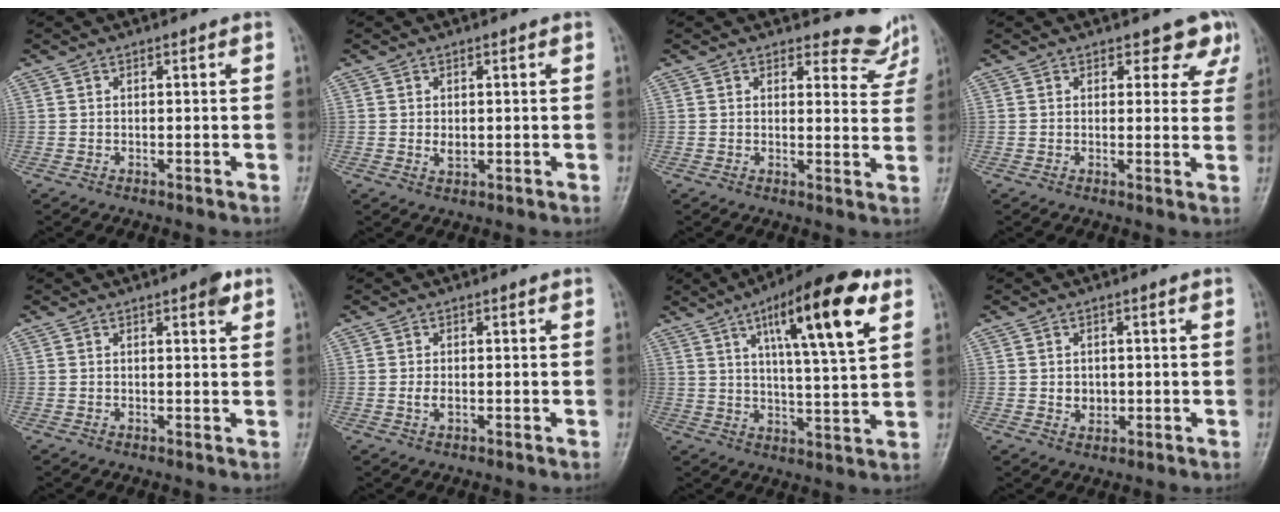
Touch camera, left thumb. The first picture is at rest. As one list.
[{"total": 1.9, "force": [0.0, 1.3, 1.4], "torque": [-0.016, -0.003, 0.004]}, {"total": 5.5, "force": [5.2, 1.9, -0.2], "torque": [0.030, -0.048, 0.049]}, {"total": 4.6, "force": [3.3, 2.9, 1.4], "torque": [0.021, -0.019, 0.026]}, {"total": 2.6, "force": [1.5, 0.8, 2.0], "torque": [-0.022, -0.005, 0.016]}, {"total": 1.5, "force": [-0.3, 0.8, 1.2], "torque": [-0.027, 0.000, -0.007]}, {"total": 17.7, "force": [8.0, 4.0, 15.2], "torque": [-0.223, -0.023, 0.124]}, {"total": 2.8, "force": [-0.2, 2.4, 1.5], "torque": [-0.009, 0.001, 0.003]}]